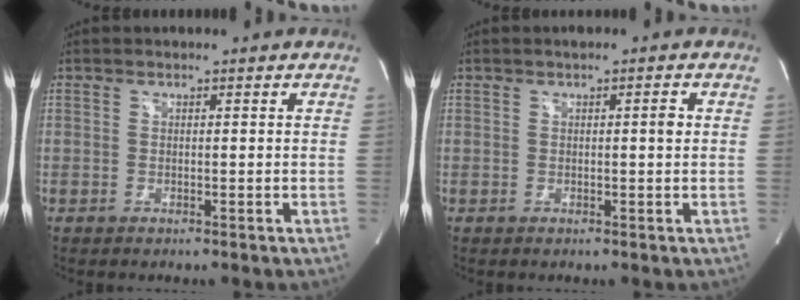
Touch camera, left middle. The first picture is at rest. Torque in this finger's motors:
{"motor_torque": [0.21, -0.19, -0.01, 0.03]}